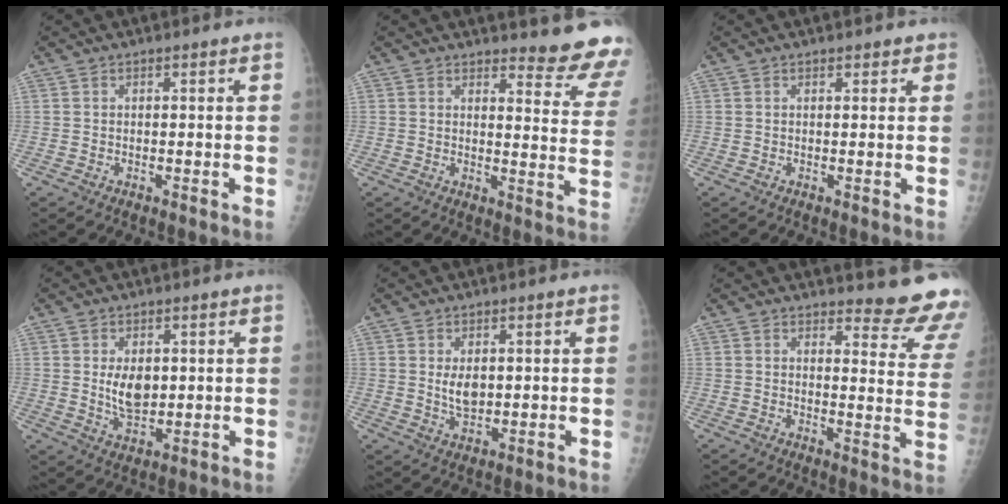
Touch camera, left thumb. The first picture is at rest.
{"total": 12.4, "force": [12.0, 2.0, 2.5], "torque": [0.005, -0.129, 0.115]}
{"total": 1.7, "force": [1.2, 0.9, 0.7], "torque": [0.009, -0.004, 0.009]}
{"total": 6.6, "force": [1.2, 4.1, 5.1], "torque": [-0.067, -0.014, 0.030]}
{"total": 4.2, "force": [0.8, 2.6, 3.3], "torque": [-0.048, -0.011, 0.021]}
{"total": 13.5, "force": [13.1, 2.3, 2.3], "torque": [0.013, -0.143, 0.124]}